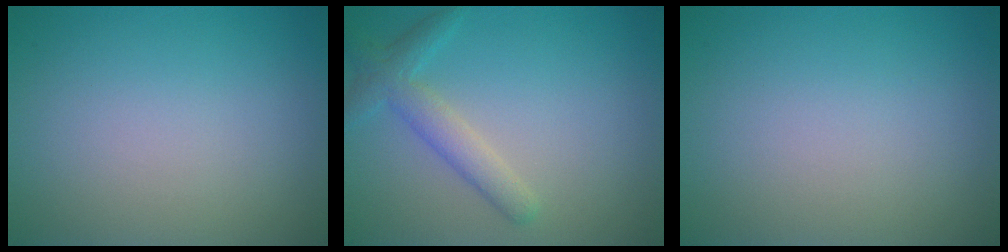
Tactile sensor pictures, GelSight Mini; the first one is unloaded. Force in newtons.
{"total": 2.9, "press": 2.9, "slide": 0.1}
{"total": 0.0}